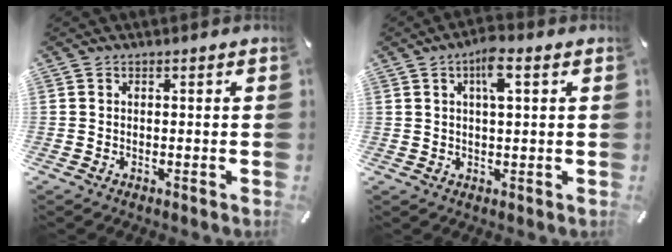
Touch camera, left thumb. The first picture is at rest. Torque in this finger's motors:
{"motor_torque": [0.53, 0.54, 0.50, -0.47, 0.07]}